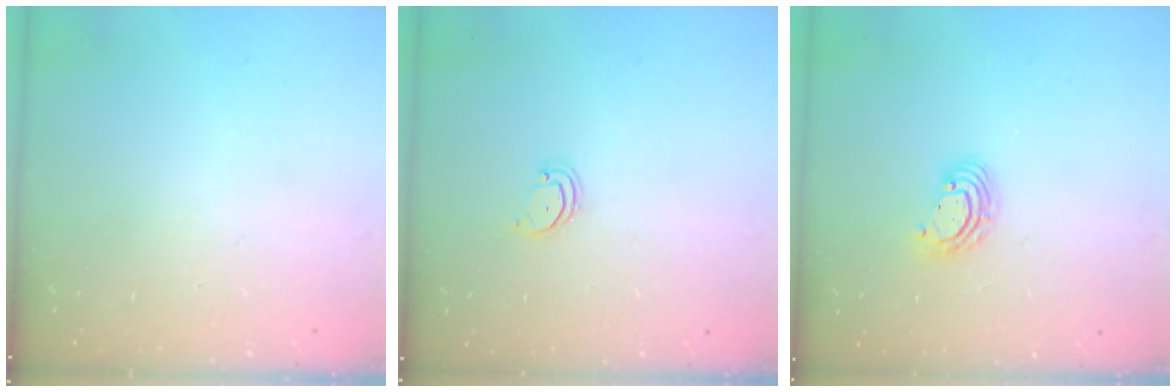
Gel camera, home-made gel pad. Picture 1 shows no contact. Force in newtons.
{"total": 2.6, "press": 2.6, "slide": 0.2}
{"total": 5.1, "press": 5.1, "slide": 0.4}